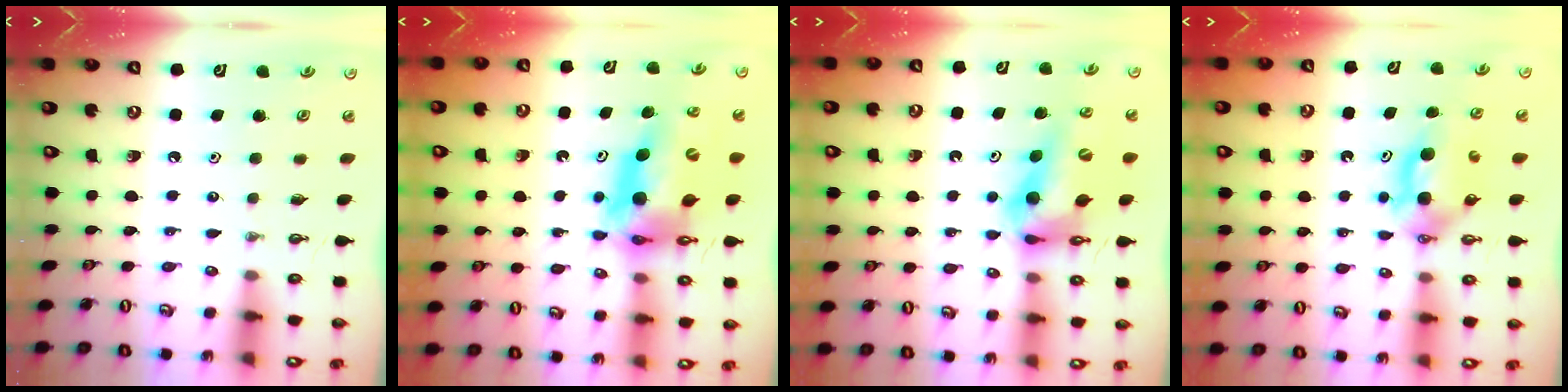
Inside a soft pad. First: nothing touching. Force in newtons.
{"total": 13.8, "press": 13.8, "slide": 1.2}
{"total": 12.9, "press": 12.8, "slide": 1.1}
{"total": 5.8, "press": 5.4, "slide": 2.2}